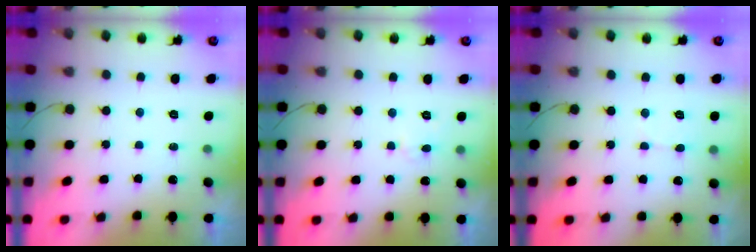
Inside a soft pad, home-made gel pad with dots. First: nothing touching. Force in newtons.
{"total": 2.5, "press": 2.5, "slide": 0.2}
{"total": 5.0, "press": 4.9, "slide": 0.5}